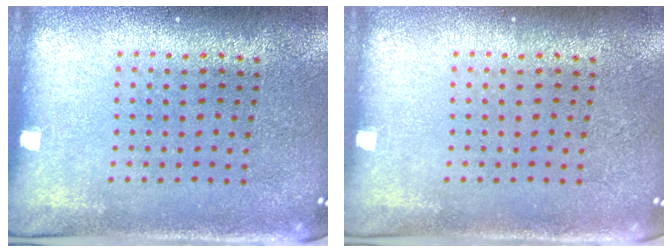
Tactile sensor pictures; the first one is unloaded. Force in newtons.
{"total": 0.0}